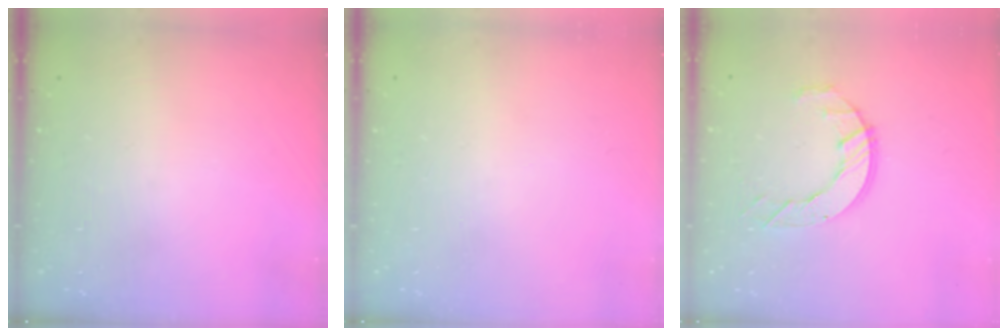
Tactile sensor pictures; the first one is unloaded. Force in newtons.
{"total": 0.0}
{"total": 7.4, "press": 7.4, "slide": 0.5}